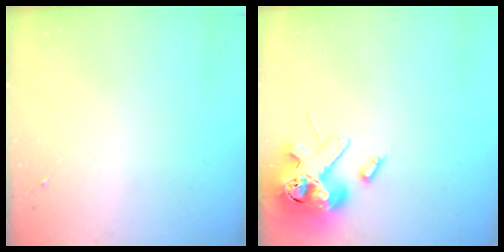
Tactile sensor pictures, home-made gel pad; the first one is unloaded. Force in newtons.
{"total": 15.3, "press": 15.1, "slide": 2.6}